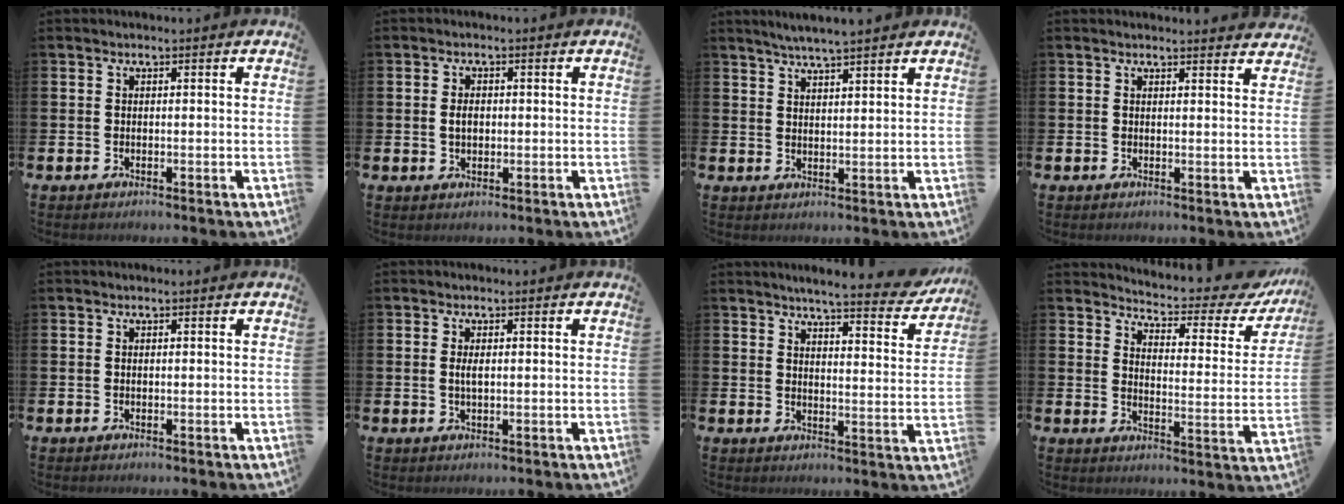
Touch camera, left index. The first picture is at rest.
{"total": 2.1, "force": [0.1, 1.5, 1.5], "torque": [-0.014, 0.001, -0.003]}
{"total": 4.2, "force": [4.1, -0.3, 1.1], "torque": [-0.030, -0.012, 0.073]}
{"total": 1.7, "force": [1.7, 0.0, 0.0], "torque": [0.012, -0.013, 0.028]}
{"total": 0.0}
{"total": 1.7, "force": [0.2, 0.6, 1.5], "torque": [-0.030, 0.004, 0.001]}
{"total": 5.5, "force": [5.1, 0.3, 1.9], "torque": [-0.038, -0.038, 0.083]}
{"total": 4.8, "force": [4.5, 1.0, 1.2], "torque": [-0.037, -0.046, 0.068]}